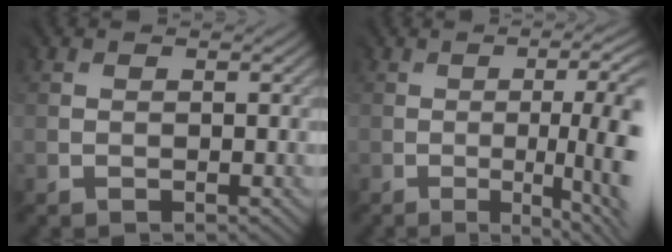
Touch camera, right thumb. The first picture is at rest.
{"total": 11.0, "force": [-2.4, 2.9, 10.3], "torque": [-0.112, 0.008, -0.029]}